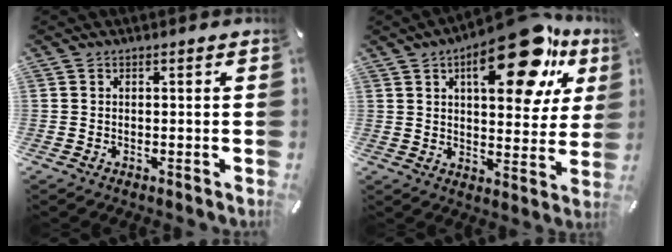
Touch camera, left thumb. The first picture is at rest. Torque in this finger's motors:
{"motor_torque": [2.92, 2.08, 1.76, -1.01, 0.20]}